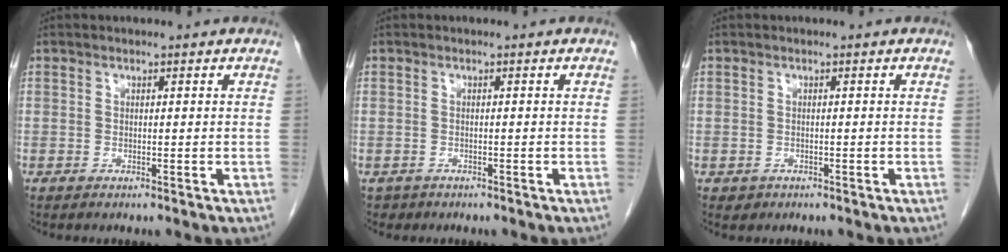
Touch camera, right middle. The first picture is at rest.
{"total": 1.2, "force": [-0.7, 0.9, -0.1], "torque": [-0.009, 0.002, -0.007]}
{"total": 0.8, "force": [-0.3, 0.8, 0.1], "torque": [-0.006, 0.003, 0.002]}